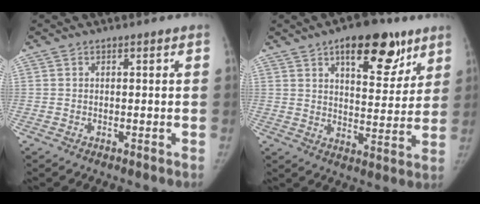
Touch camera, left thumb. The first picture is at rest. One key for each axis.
{"total": 15.5, "fx": 9.0, "fy": 7.2, "fz": 10.4, "tx": -0.095, "ty": -0.036, "tz": 0.130}